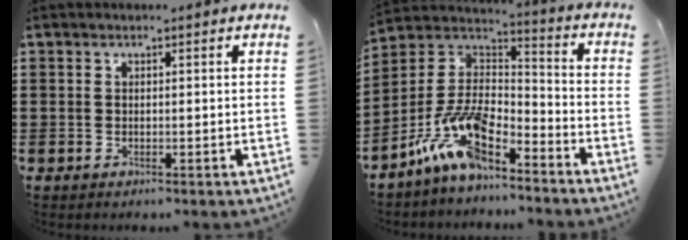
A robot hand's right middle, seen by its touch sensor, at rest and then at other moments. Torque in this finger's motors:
{"motor_torque": [2.14, 0.00, 0.79, 0.21]}